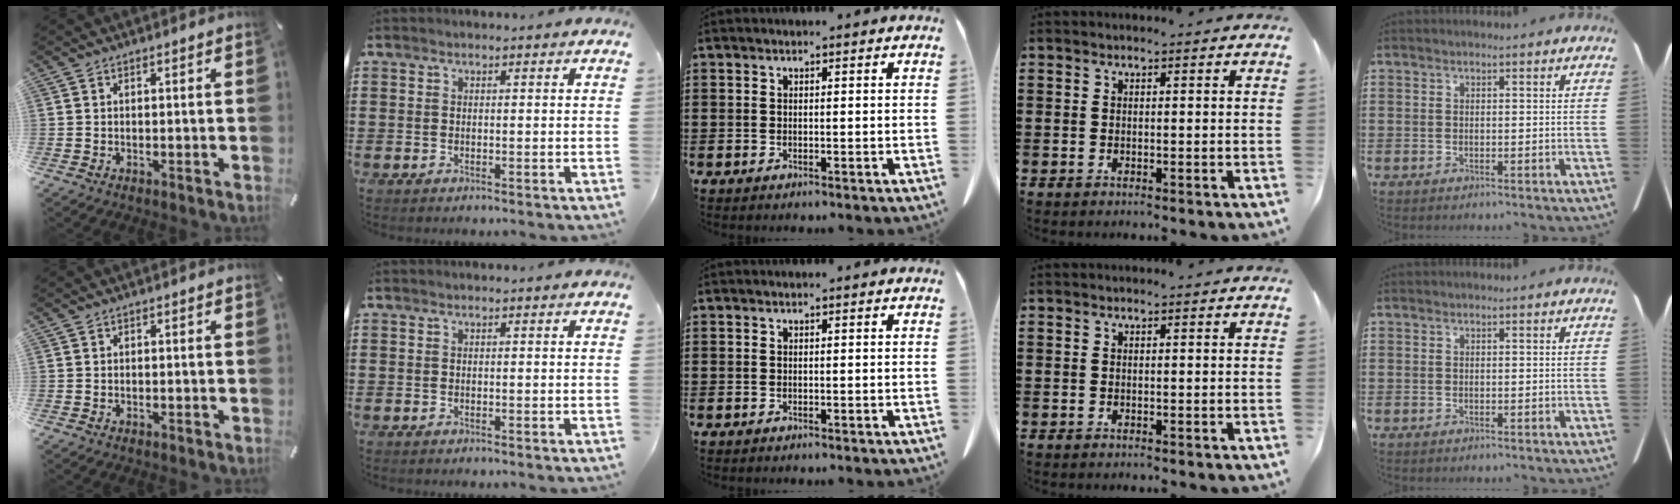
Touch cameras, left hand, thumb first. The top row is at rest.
{}